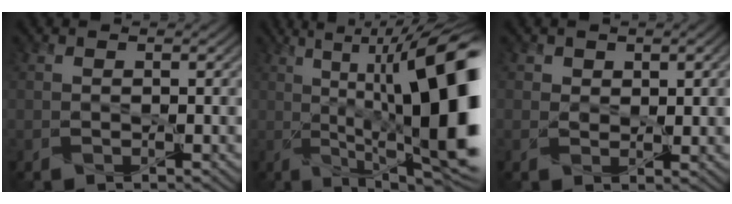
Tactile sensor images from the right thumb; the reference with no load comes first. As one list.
[{"total": 18.9, "force": [0.9, 5.6, 18.0], "torque": [-0.275, 0.020, 0.012]}, {"total": 1.8, "force": [1.0, 1.3, 0.8], "torque": [-0.020, -0.002, 0.014]}]